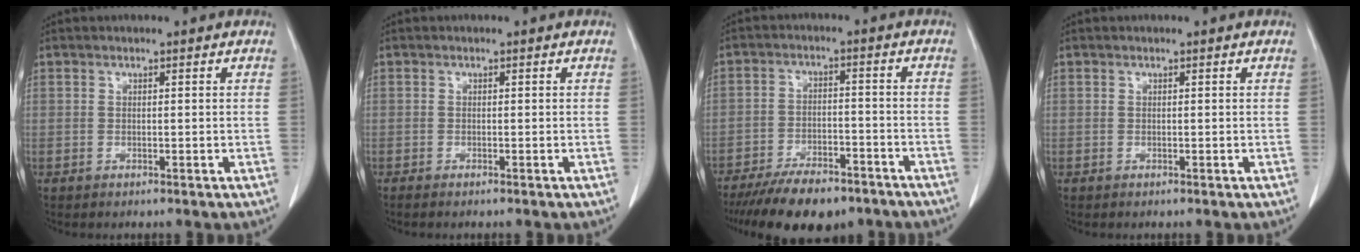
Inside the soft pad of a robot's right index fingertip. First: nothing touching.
{"total": 1.2, "force": [-1.0, 0.0, 0.7], "torque": [-0.011, -0.001, -0.011]}
{"total": 12.6, "force": [-9.9, 4.5, 6.4], "torque": [-0.092, -0.007, -0.151]}
{"total": 0.0}